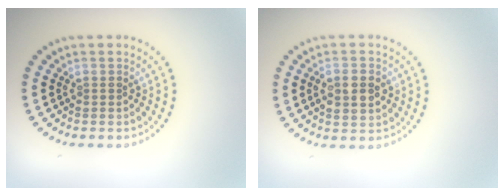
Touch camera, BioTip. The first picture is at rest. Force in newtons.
{"total": 3.7, "press": 3.7, "slide": 0.4}